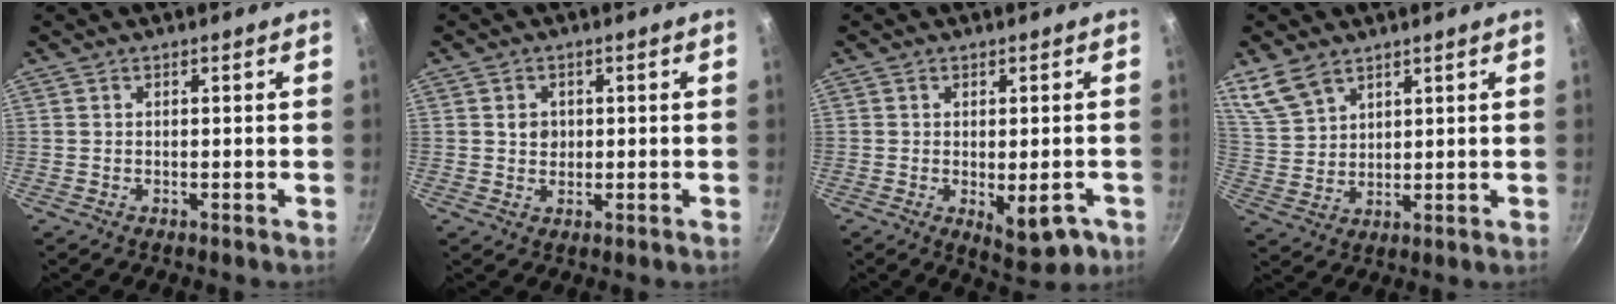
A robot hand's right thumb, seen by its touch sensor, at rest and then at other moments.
{"total": 2.6, "force": [0.3, 2.3, 1.1], "torque": [-0.006, 0.000, 0.004]}
{"total": 7.5, "force": [-2.4, 3.4, 6.2], "torque": [-0.060, 0.002, -0.022]}
{"total": 4.8, "force": [3.8, 2.0, 2.0], "torque": [-0.038, -0.011, 0.090]}